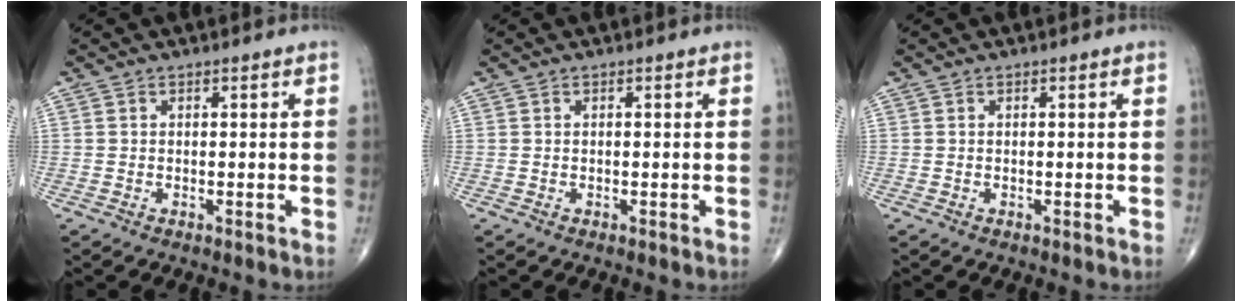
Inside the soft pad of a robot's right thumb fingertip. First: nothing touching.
{"total": 0.0}
{"total": 0.0}